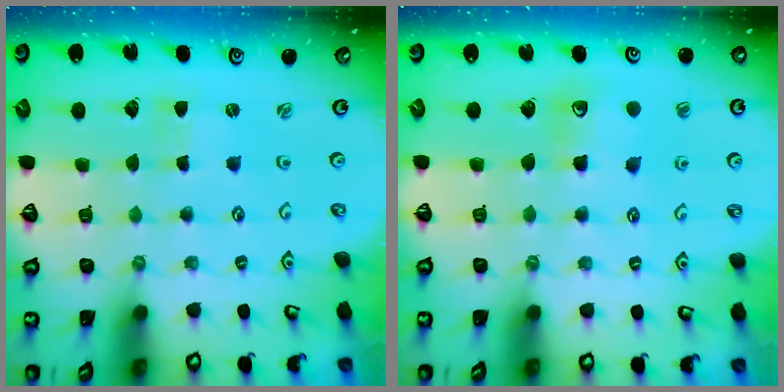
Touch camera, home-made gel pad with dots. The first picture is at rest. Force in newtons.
{"total": 8.8, "press": 8.8, "slide": 0.8}